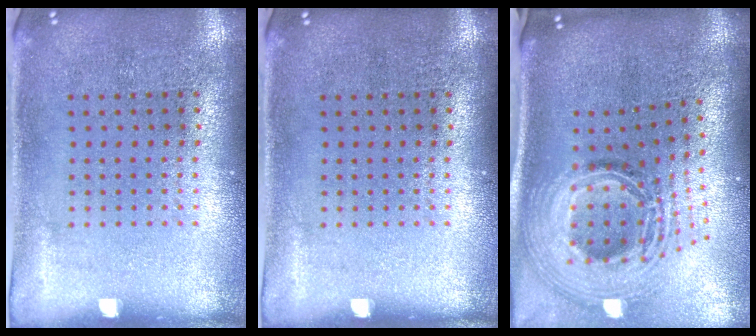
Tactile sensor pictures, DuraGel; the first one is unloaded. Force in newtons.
{"total": 0.0}
{"total": 3.0, "press": 2.1, "slide": 2.1}